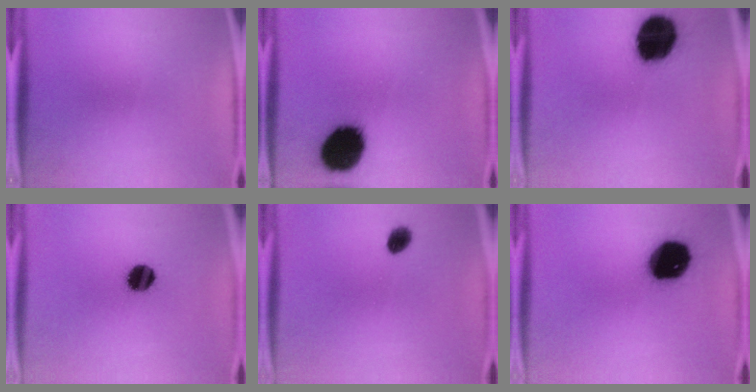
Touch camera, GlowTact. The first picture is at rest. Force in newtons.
{"total": 18.4}
{"total": 19.5}
{"total": 7.7}
{"total": 3.6}
{"total": 17.6}